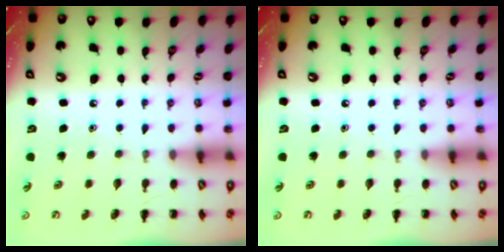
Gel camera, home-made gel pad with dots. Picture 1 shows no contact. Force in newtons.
{"total": 0.0}